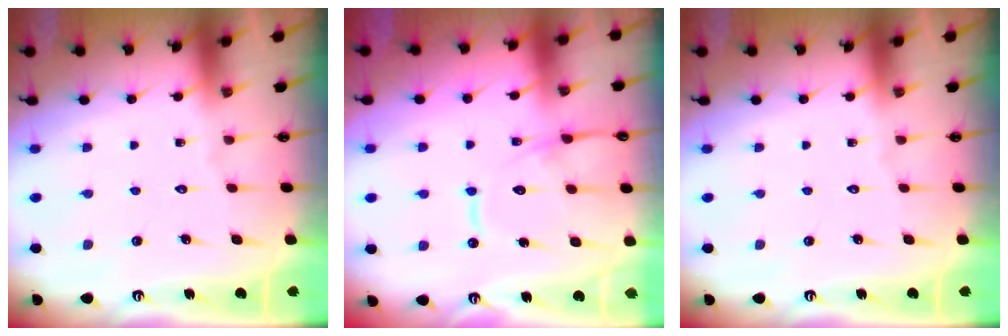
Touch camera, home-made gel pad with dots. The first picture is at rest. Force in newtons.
{"total": 13.2, "press": 13.2, "slide": 1.2}
{"total": 0.0}